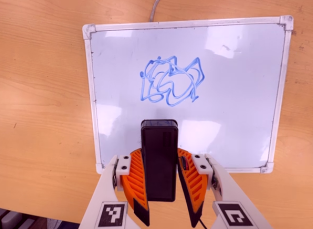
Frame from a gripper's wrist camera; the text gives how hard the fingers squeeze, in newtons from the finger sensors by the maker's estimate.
{"total": 9.1, "left": 7.0, "right": 11.1}